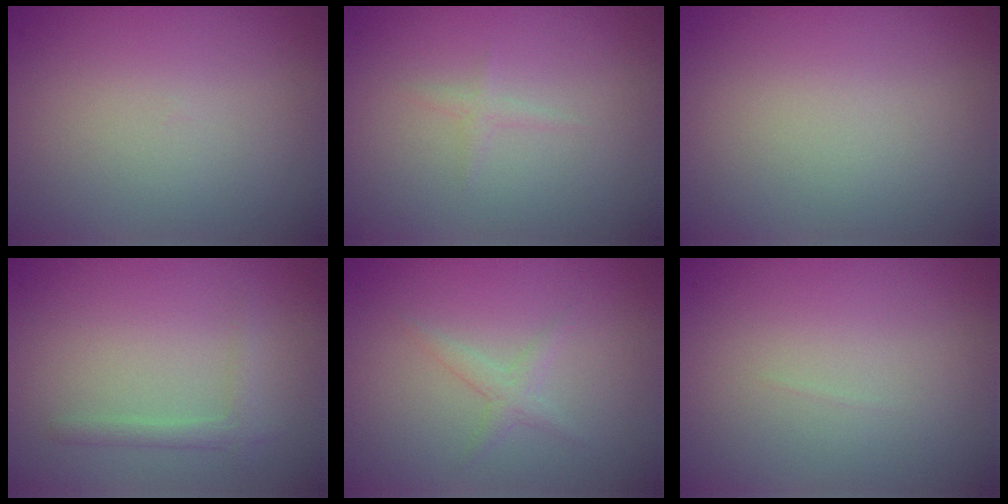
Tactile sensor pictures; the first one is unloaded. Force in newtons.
{"total": 0.8, "press": 0.8, "slide": 0.1}
{"total": 0.0}
{"total": 1.4, "press": 1.4, "slide": 0.1}
{"total": 1.3, "press": 1.3, "slide": 0.1}
{"total": 0.0}